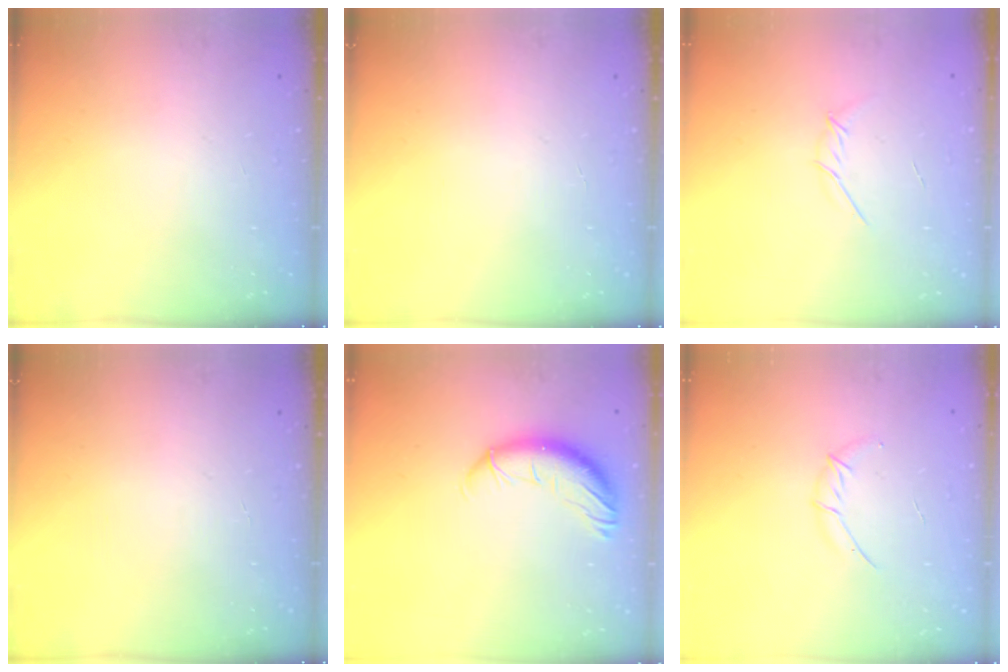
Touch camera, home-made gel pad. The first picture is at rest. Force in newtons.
{"total": 0.0}
{"total": 4.2, "press": 4.1, "slide": 1.1}
{"total": 0.0}
{"total": 12.0, "press": 11.7, "slide": 2.7}
{"total": 4.9, "press": 4.7, "slide": 1.1}